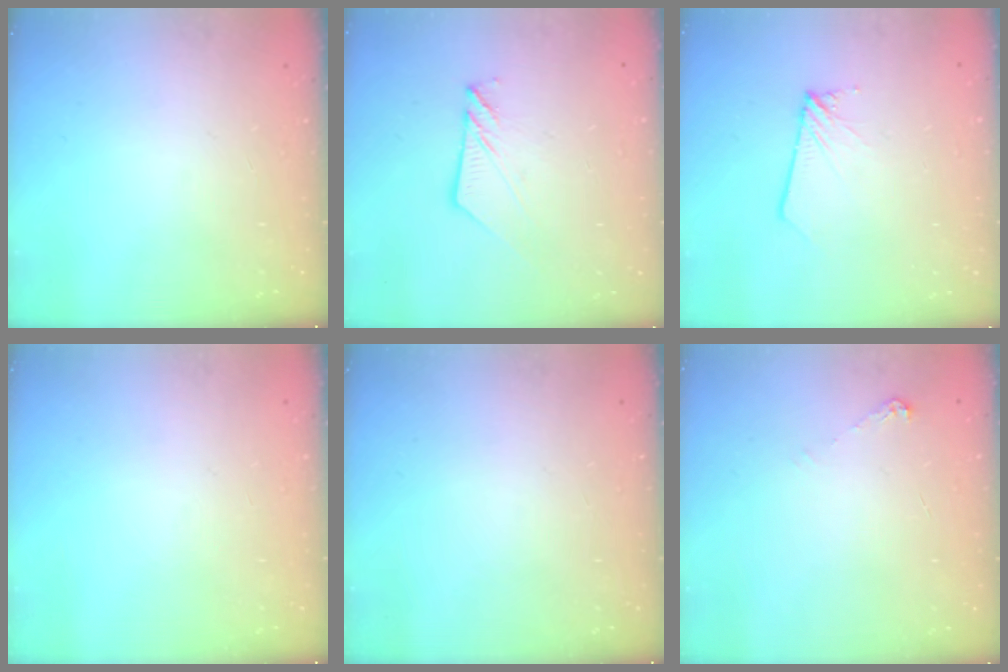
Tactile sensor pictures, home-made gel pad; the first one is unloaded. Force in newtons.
{"total": 7.5, "press": 7.5, "slide": 0.3}
{"total": 2.0, "press": 2.0, "slide": 0.1}
{"total": 0.0}
{"total": 0.0}
{"total": 5.0, "press": 5.0, "slide": 0.6}